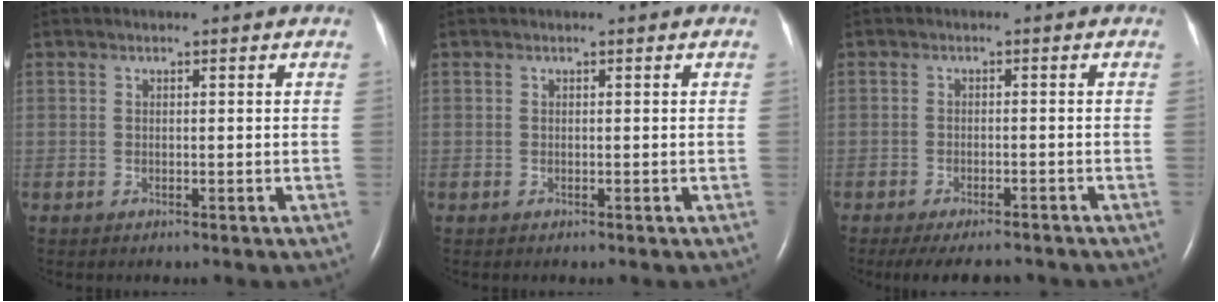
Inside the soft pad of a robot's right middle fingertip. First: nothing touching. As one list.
[{"total": 0.0}, {"total": 8.7, "force": [-7.6, 2.1, 3.6], "torque": [-0.052, -0.014, -0.104]}]